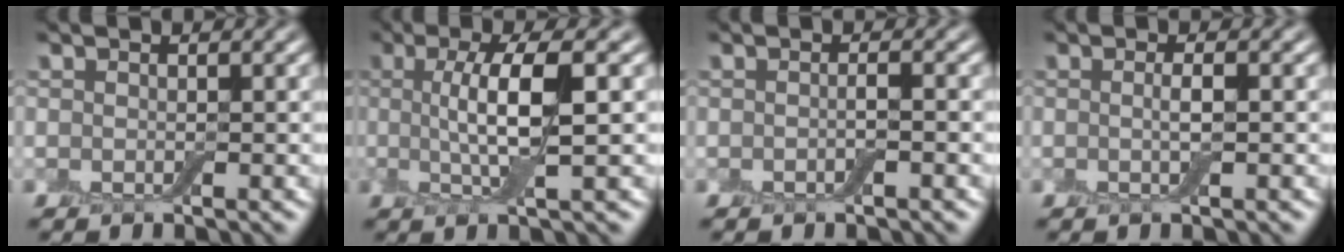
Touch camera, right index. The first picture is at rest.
{"total": 6.2, "force": [0.5, 1.5, 6.0], "torque": [-0.113, 0.005, 0.006]}
{"total": 0.9, "force": [-0.3, 0.1, 0.9], "torque": [-0.015, 0.001, -0.005]}
{"total": 1.4, "force": [0.0, 0.2, 1.4], "torque": [-0.027, -0.002, -0.002]}